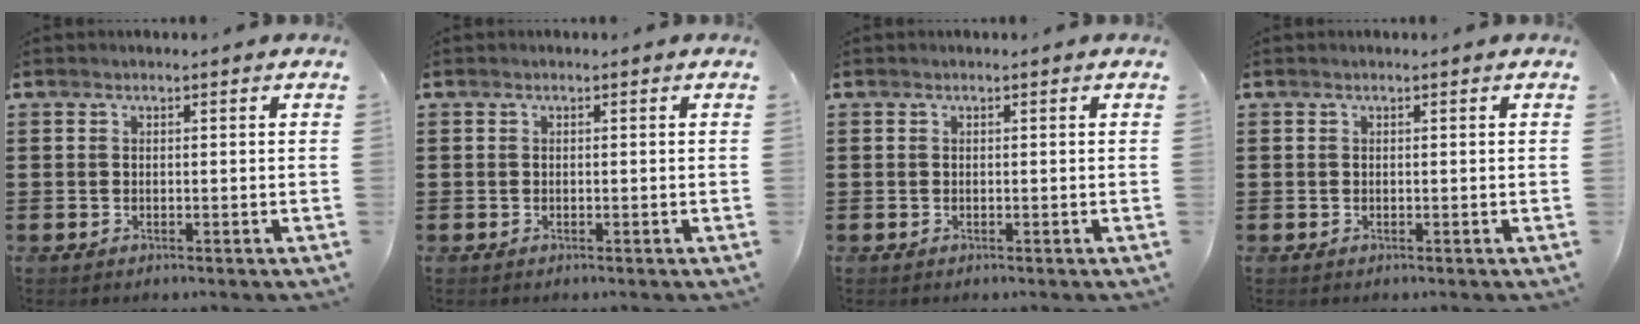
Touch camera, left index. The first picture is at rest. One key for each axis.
{"total": 0.0}
{"total": 0.0}
{"total": 0.0}